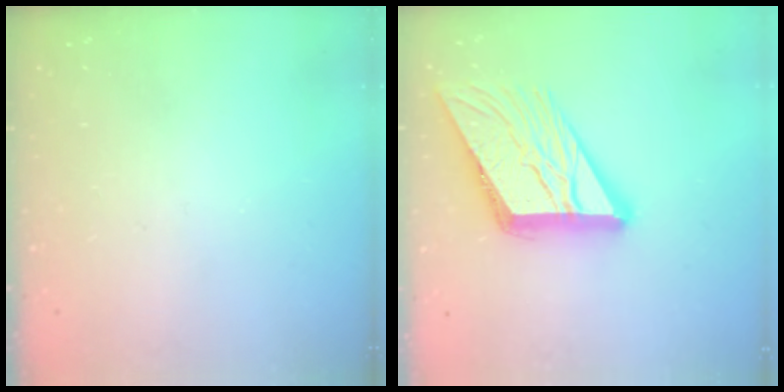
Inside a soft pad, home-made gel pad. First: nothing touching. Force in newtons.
{"total": 20.0, "press": 19.8, "slide": 2.2}